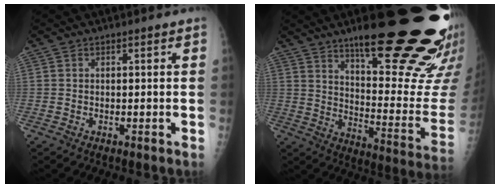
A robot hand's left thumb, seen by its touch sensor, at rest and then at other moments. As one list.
[{"total": 27.1, "force": [18.4, 6.5, 18.8], "torque": [-0.218, -0.104, 0.261]}]